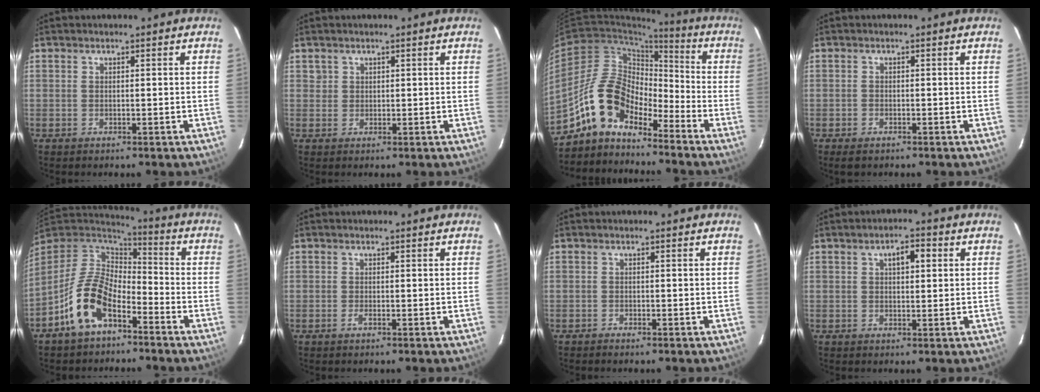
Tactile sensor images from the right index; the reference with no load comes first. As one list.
[{"total": 1.1, "force": [0.5, 1.1, 0.0], "torque": [0.005, 0.005, 0.007]}, {"total": 11.9, "force": [-9.1, 5.6, 5.2], "torque": [-0.096, 0.026, -0.179]}, {"total": 1.8, "force": [-1.4, 0.8, 0.8], "torque": [-0.019, -0.005, -0.026]}, {"total": 13.2, "force": [-7.0, 7.1, 8.7], "torque": [-0.184, 0.005, -0.134]}, {"total": 0.8, "force": [-0.4, 0.1, 0.7], "torque": [-0.013, -0.001, -0.008]}, {"total": 0.9, "force": [-0.9, 0.2, 0.3], "torque": [-0.011, -0.002, -0.016]}, {"total": 4.0, "force": [1.4, 1.9, 3.3], "torque": [-0.050, 0.013, 0.023]}]